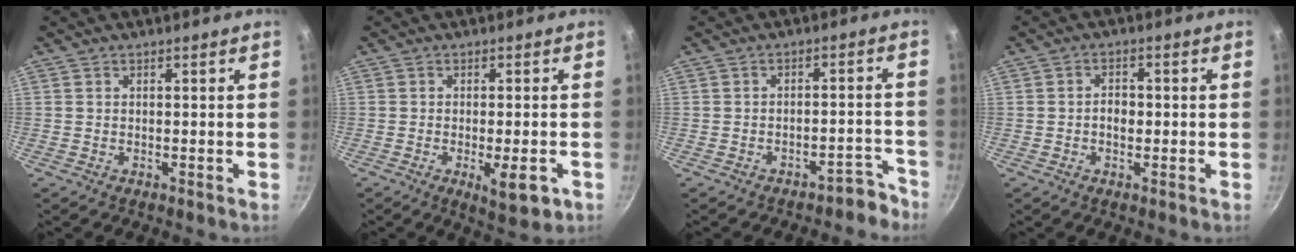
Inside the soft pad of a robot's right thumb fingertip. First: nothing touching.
{"total": 6.6, "force": [-2.3, 2.2, 5.8], "torque": [-0.082, -0.004, -0.025]}
{"total": 4.4, "force": [-3.9, 1.8, 0.8], "torque": [0.007, 0.068, -0.048]}
{"total": 2.9, "force": [-0.4, 1.9, 2.1], "torque": [-0.029, 0.009, -0.008]}